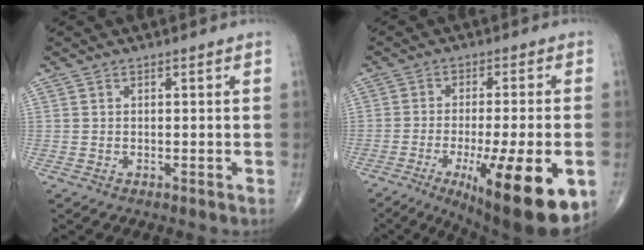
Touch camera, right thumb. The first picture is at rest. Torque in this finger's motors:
{"motor_torque": [2.03, 2.98, 0.54, -0.45, 0.48]}